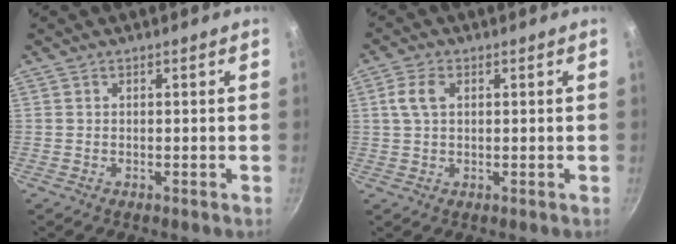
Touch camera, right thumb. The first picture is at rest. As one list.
[{"total": 4.4, "force": [1.2, 2.7, 3.3], "torque": [-0.064, 0.008, 0.021]}]